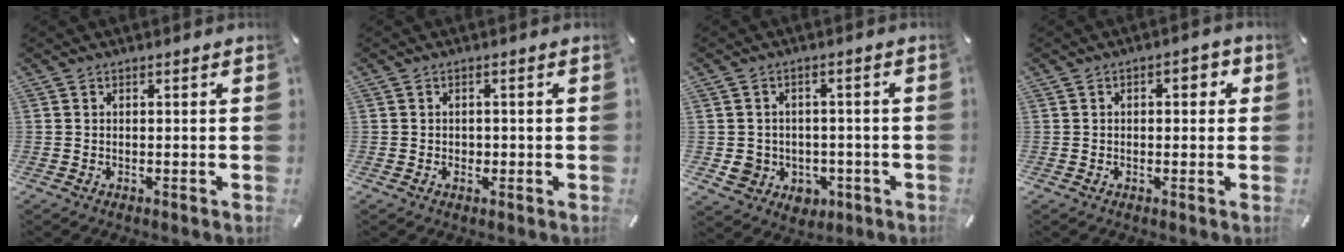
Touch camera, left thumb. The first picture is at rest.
{"total": 1.3, "force": [-0.3, 1.1, 0.6], "torque": [-0.012, 0.003, -0.008]}
{"total": 6.6, "force": [-0.5, 6.4, 1.5], "torque": [-0.037, 0.001, -0.005]}
{"total": 2.9, "force": [-0.1, 1.8, 2.3], "torque": [-0.031, 0.006, -0.009]}